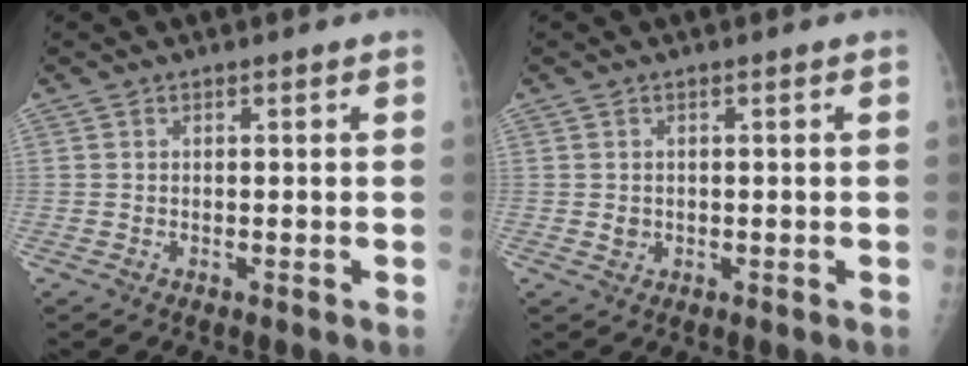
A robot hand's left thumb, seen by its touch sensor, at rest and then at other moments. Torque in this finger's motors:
{"motor_torque": [-0.20, 0.07, 0.29, 0.21, -0.06]}